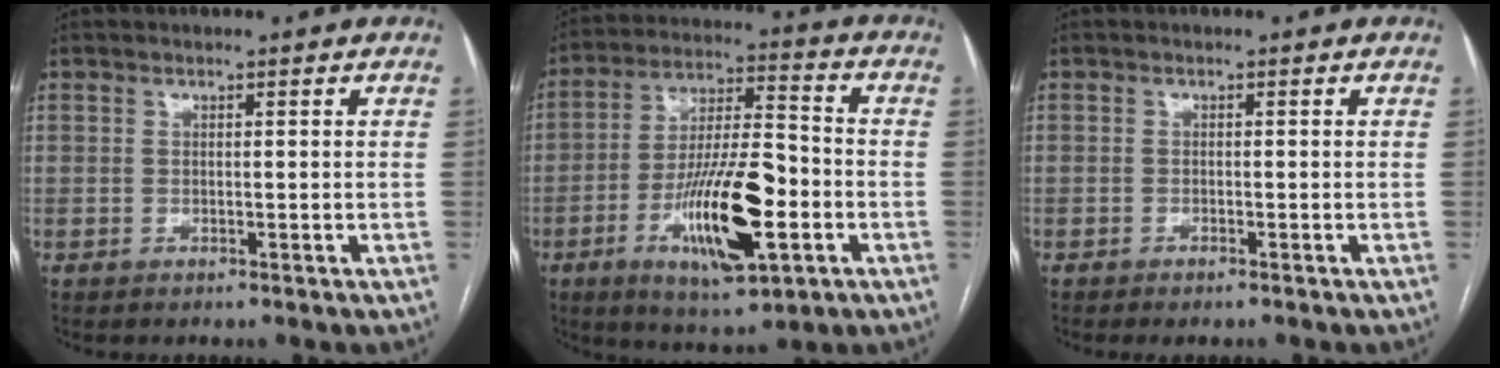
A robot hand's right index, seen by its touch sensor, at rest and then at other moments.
{"total": 16.8, "force": [-5.3, 4.1, 15.3], "torque": [-0.281, -0.003, -0.085]}
{"total": 1.1, "force": [-0.9, 0.1, 0.6], "torque": [-0.010, -0.002, -0.012]}